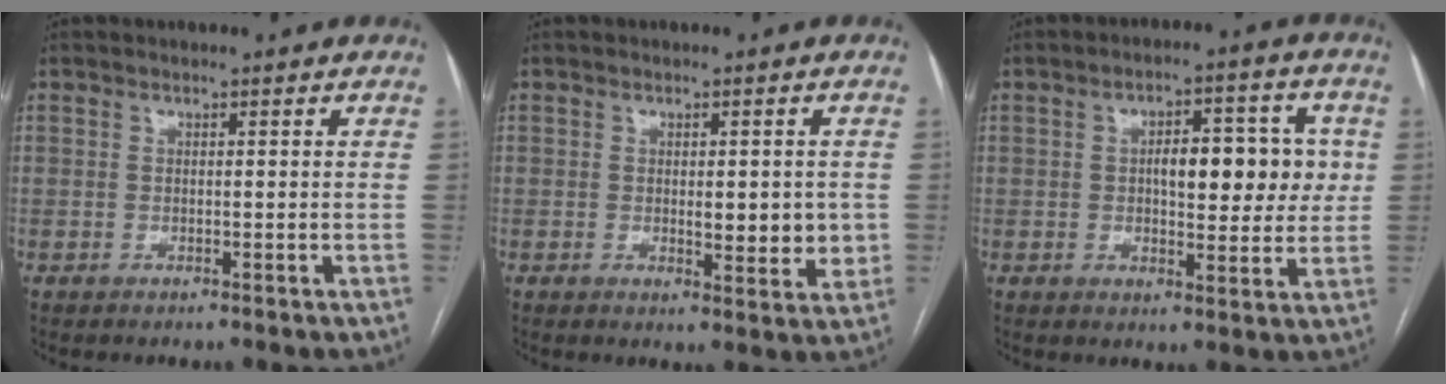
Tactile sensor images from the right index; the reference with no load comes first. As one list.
[{"total": 5.2, "force": [0.0, 2.1, 4.8], "torque": [-0.057, -0.008, 0.004]}, {"total": 10.1, "force": [1.3, 4.1, 9.1], "torque": [-0.121, 0.023, 0.022]}]